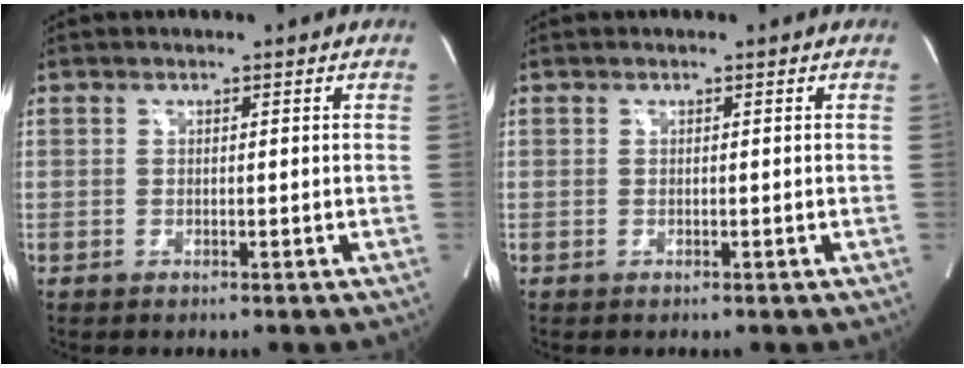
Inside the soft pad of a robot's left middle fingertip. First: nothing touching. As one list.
[{"total": 0.0}]